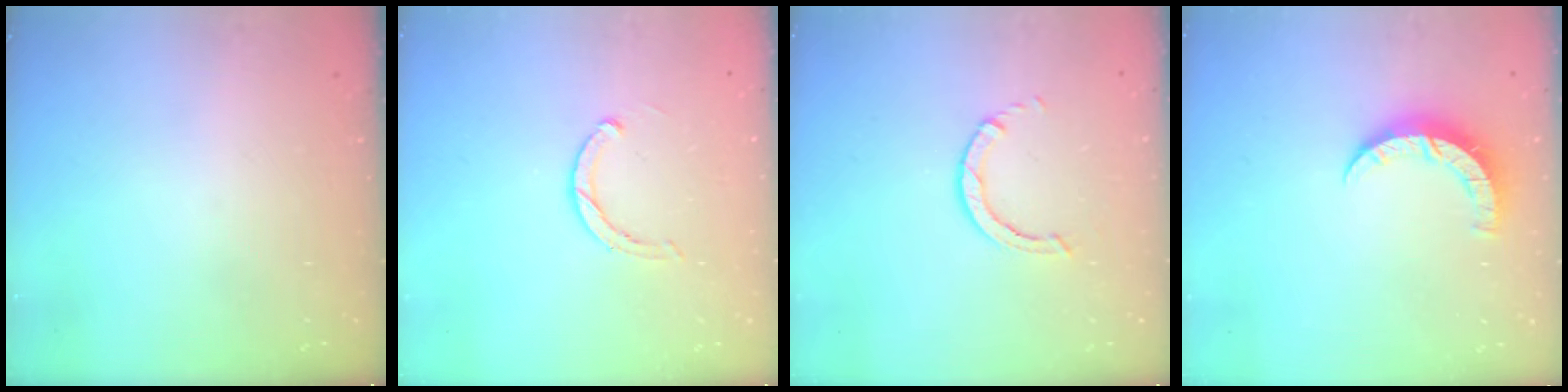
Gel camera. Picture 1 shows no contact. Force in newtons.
{"total": 2.8, "press": 2.8, "slide": 0.2}
{"total": 3.2, "press": 3.2, "slide": 0.4}
{"total": 6.5, "press": 6.5, "slide": 0.4}